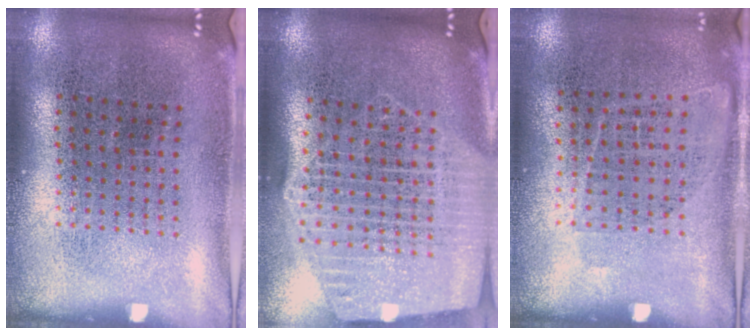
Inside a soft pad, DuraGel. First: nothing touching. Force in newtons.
{"total": 2.6, "press": 2.2, "slide": 1.4}
{"total": 0.9, "press": 0.7, "slide": 0.6}